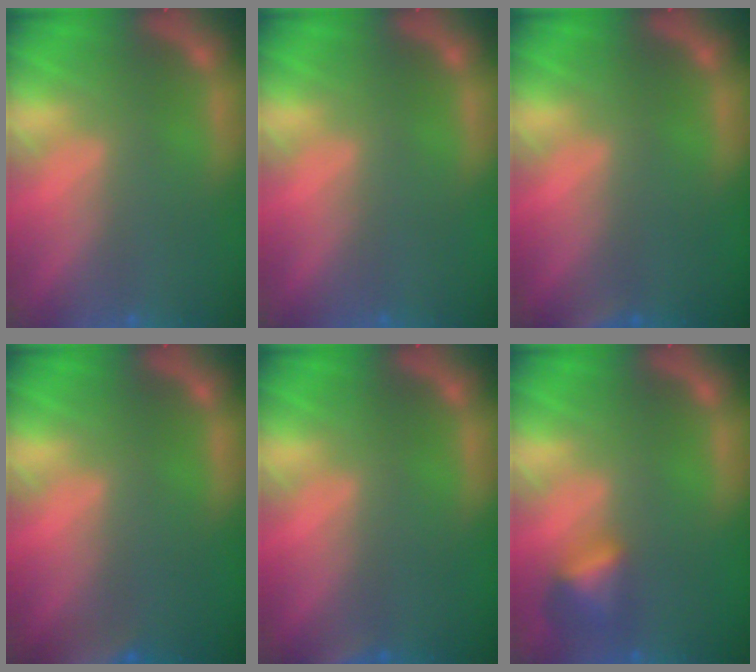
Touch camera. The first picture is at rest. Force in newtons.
{"total": 0.0}
{"total": 1.9}
{"total": 8.5}
{"total": 1.9}
{"total": 2.4}